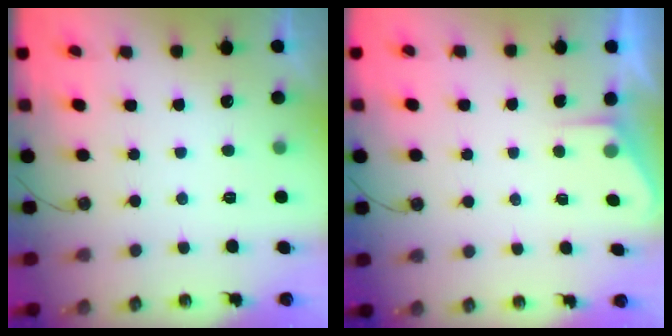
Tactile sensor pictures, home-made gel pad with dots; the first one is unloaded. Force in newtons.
{"total": 2.2, "press": 2.2, "slide": 0.4}